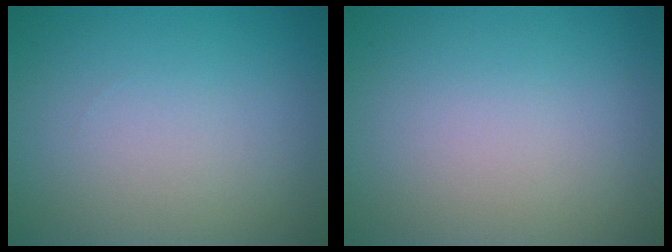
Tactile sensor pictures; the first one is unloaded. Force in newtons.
{"total": 0.0}